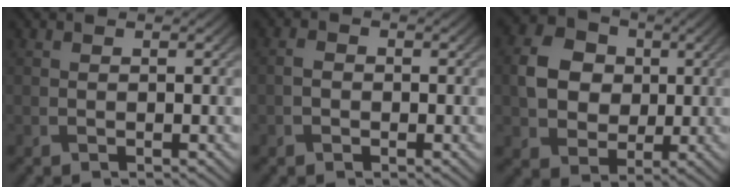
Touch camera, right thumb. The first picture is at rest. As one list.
[{"total": 1.4, "force": [-0.4, 1.1, 0.7], "torque": [-0.014, 0.000, -0.013]}, {"total": 7.5, "force": [0.8, 6.4, 4.0], "torque": [-0.087, 0.010, 0.004]}]